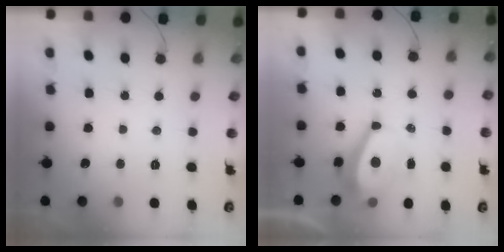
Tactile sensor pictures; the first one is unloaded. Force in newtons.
{"total": 7.9, "press": 7.9, "slide": 0.3}